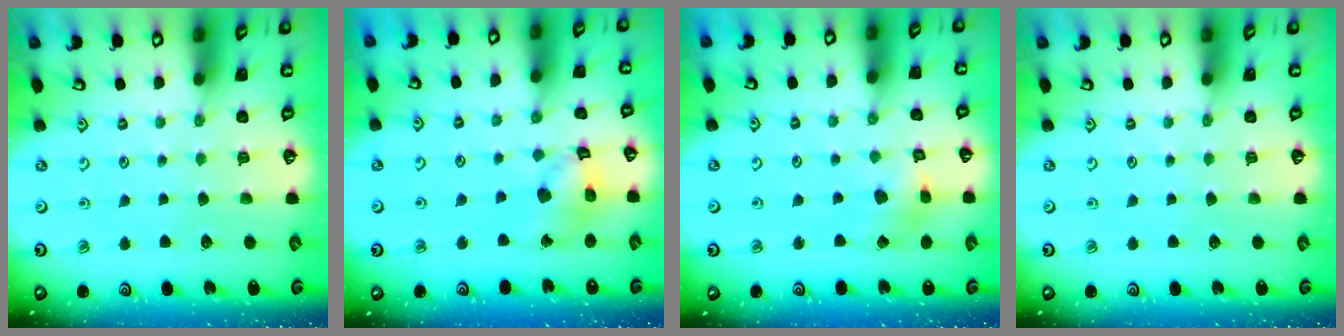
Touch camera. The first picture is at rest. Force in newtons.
{"total": 13.2, "press": 13.1, "slide": 1.6}
{"total": 5.7, "press": 5.7, "slide": 0.6}
{"total": 0.0}